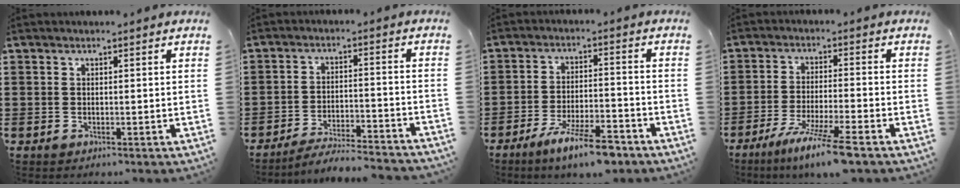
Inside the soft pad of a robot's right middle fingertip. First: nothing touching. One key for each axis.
{"total": 5.0, "fx": -4.7, "fy": 0.0, "fz": 1.6, "tx": -0.035, "ty": -0.006, "tz": -0.094}
{"total": 8.1, "fx": -6.1, "fy": 1.1, "fz": 5.2, "tx": -0.097, "ty": -0.002, "tz": -0.112}
{"total": 8.1, "fx": -6.0, "fy": -0.3, "fz": 5.5, "tx": -0.104, "ty": -0.018, "tz": -0.111}